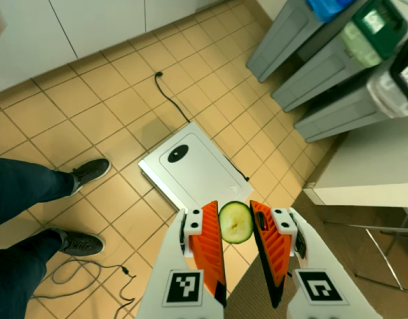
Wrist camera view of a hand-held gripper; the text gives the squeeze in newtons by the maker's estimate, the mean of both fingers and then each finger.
{"total": 5.8, "left": 5.9, "right": 5.8}